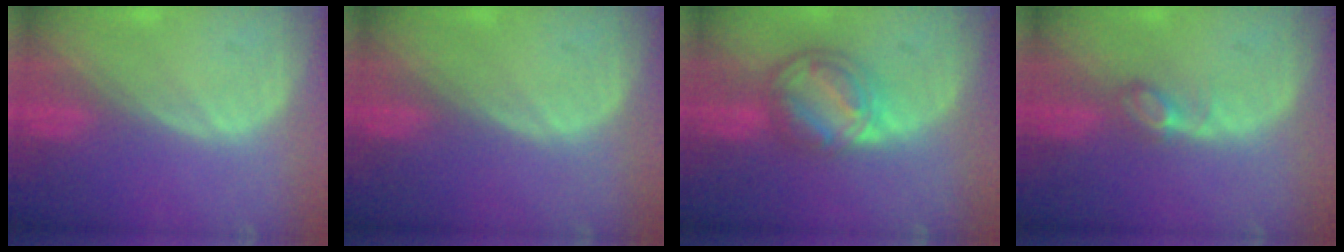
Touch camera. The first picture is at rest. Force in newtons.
{"total": 0.0}
{"total": 8.1, "press": 6.9, "slide": 4.1}
{"total": 2.5, "press": 2.4, "slide": 0.3}